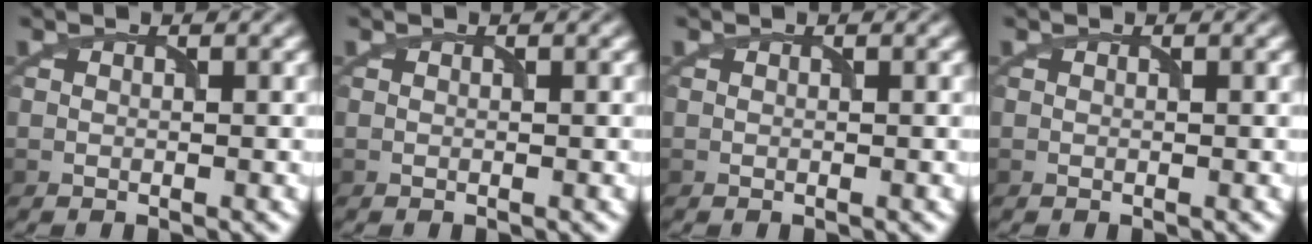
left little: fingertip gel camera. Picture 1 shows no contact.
{"total": 0.0}
{"total": 0.0}
{"total": 0.0}